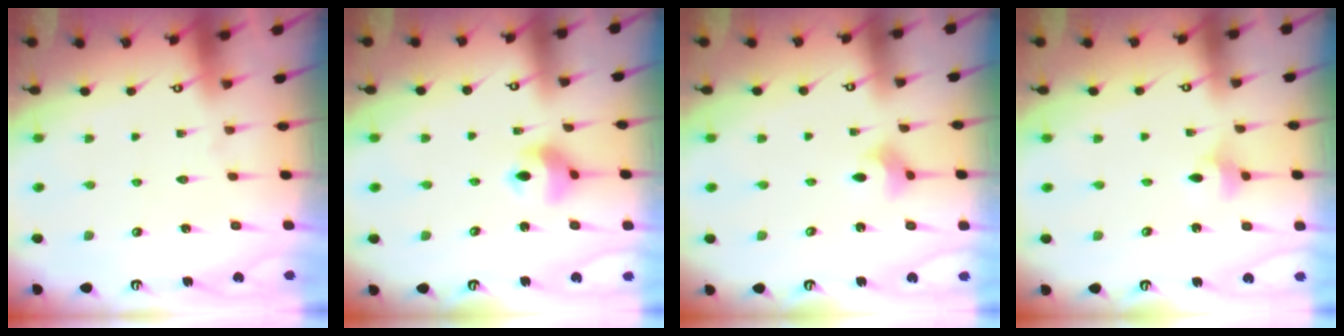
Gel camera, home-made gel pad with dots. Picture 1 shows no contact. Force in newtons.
{"total": 8.5, "press": 8.4, "slide": 0.8}
{"total": 3.6, "press": 3.6, "slide": 0.4}
{"total": 3.2, "press": 3.1, "slide": 0.6}